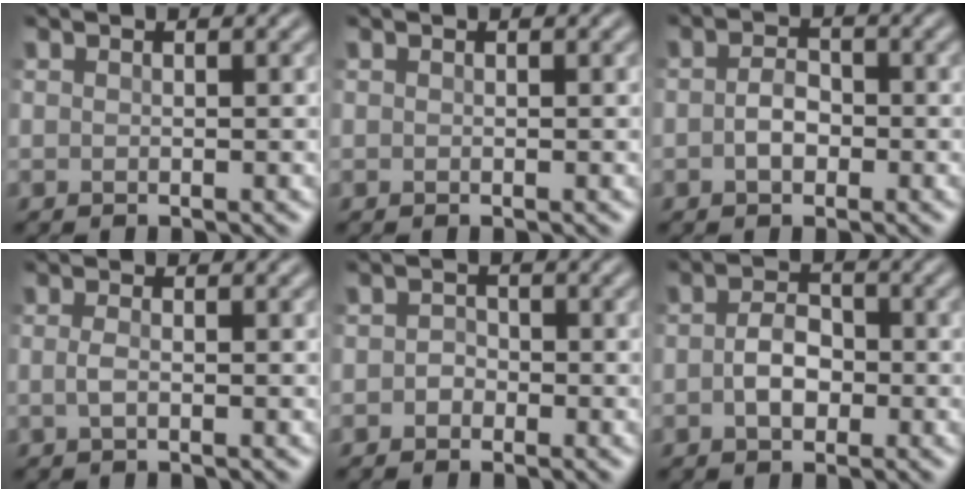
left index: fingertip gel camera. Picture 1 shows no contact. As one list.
[{"total": 0.0}, {"total": 2.2, "force": [-0.6, 1.4, 1.5], "torque": [-0.033, 0.003, -0.014]}, {"total": 1.2, "force": [-0.3, 0.4, 1.0], "torque": [-0.027, -0.001, -0.007]}, {"total": 1.2, "force": [-0.5, 1.0, 0.4], "torque": [-0.006, 0.000, -0.011]}, {"total": 3.0, "force": [-0.7, 1.9, 2.2], "torque": [-0.043, 0.002, -0.016]}]